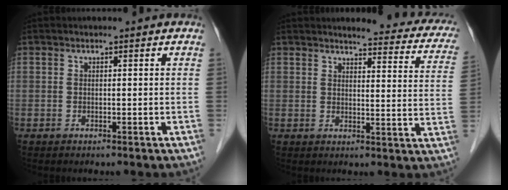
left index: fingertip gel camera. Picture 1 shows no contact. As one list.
[{"total": 15.3, "force": [13.8, 3.2, 5.8], "torque": [-0.034, -0.040, 0.131]}]